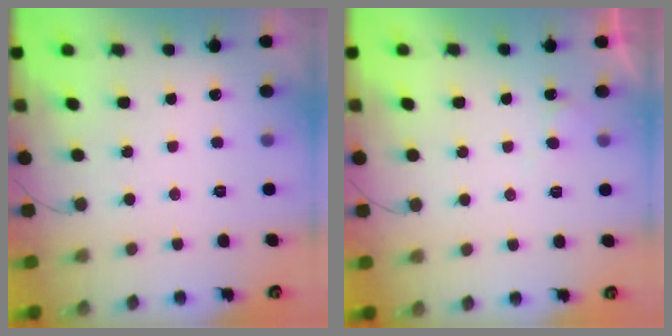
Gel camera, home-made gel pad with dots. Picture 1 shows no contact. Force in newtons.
{"total": 4.0, "press": 3.9, "slide": 0.4}